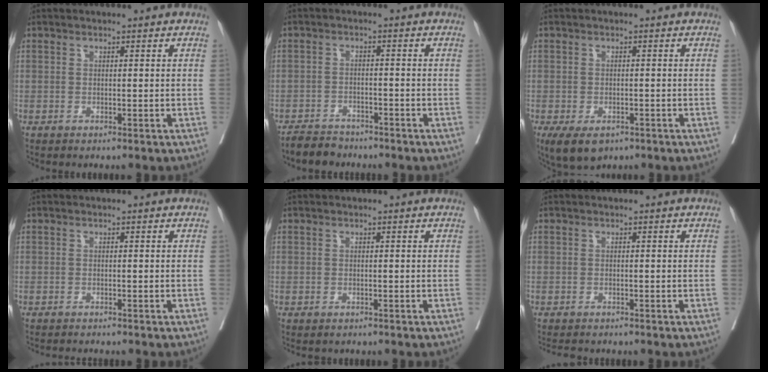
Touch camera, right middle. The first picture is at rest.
{"total": 4.3, "force": [-4.0, 1.5, 0.4], "torque": [-0.010, -0.005, -0.072]}
{"total": 6.1, "force": [-3.9, 3.2, 3.5], "torque": [-0.058, -0.008, -0.059]}
{"total": 2.7, "force": [-2.5, 0.4, 0.8], "torque": [-0.013, -0.005, -0.033]}
{"total": 0.9, "force": [-0.8, 0.5, 0.1], "torque": [-0.008, 0.000, -0.013]}
{"total": 4.3, "force": [-3.8, 1.4, 1.4], "torque": [-0.018, -0.005, -0.055]}